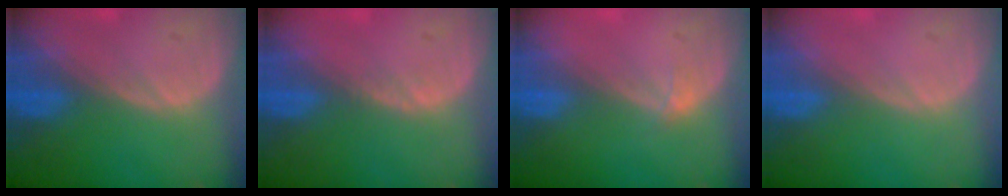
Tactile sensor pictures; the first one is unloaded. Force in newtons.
{"total": 0.7, "press": 0.6, "slide": 0.3}
{"total": 0.7, "press": 0.7, "slide": 0.1}
{"total": 0.0}